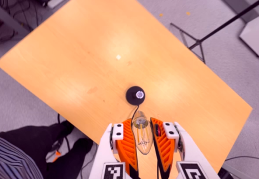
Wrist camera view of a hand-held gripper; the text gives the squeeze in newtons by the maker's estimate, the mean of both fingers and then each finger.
{"total": 21.7, "left": 24.5, "right": 18.8}